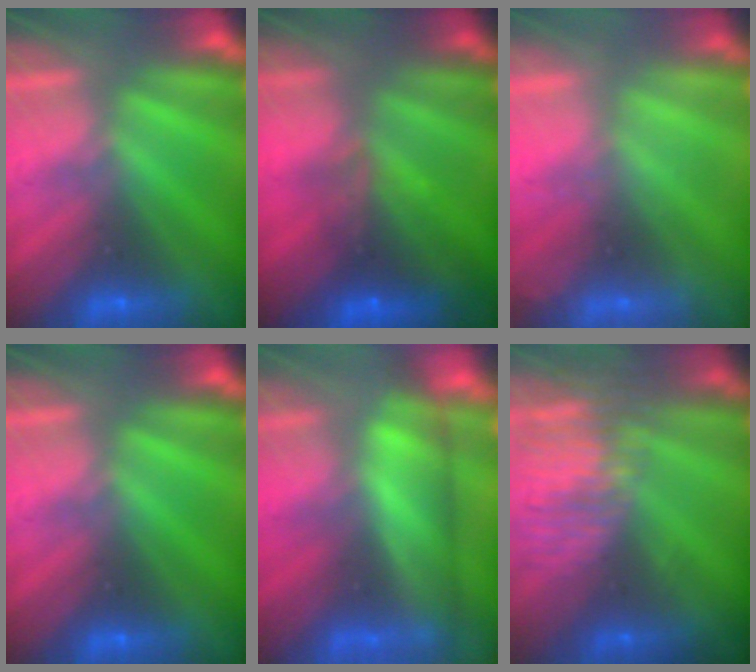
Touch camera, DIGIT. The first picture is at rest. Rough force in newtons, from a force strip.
{"total": 8.1}
{"total": 2.1}
{"total": 0.0}
{"total": 4.5}
{"total": 7.1}